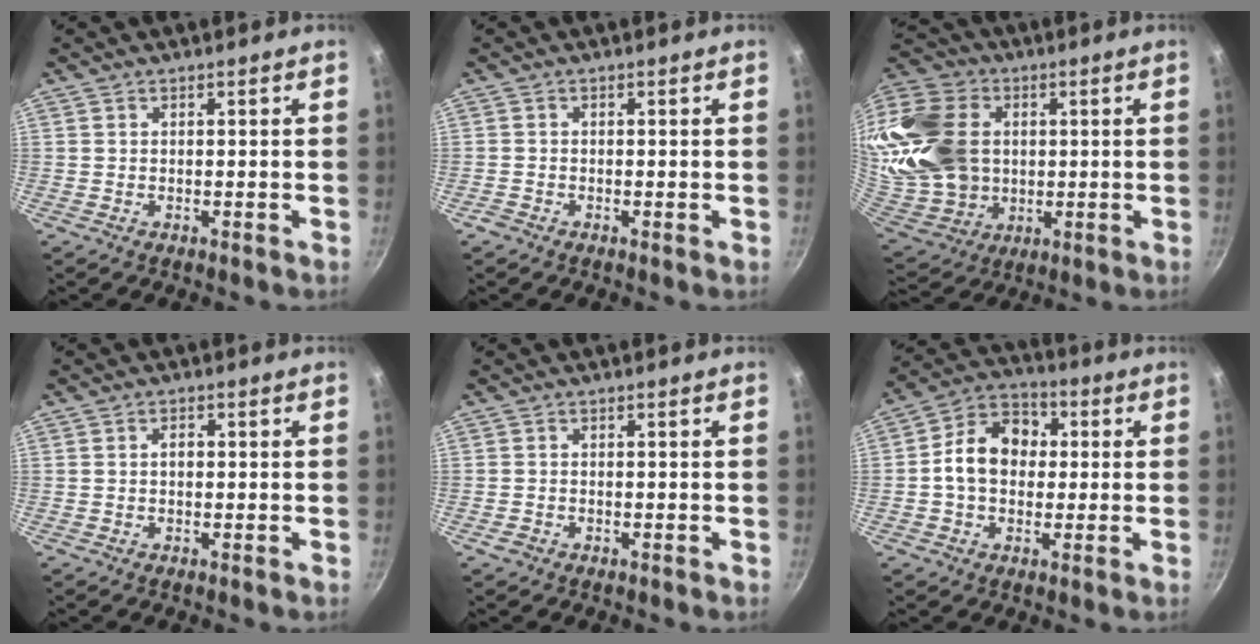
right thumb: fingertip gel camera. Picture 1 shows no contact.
{"total": 1.1, "force": [-0.7, 0.6, 0.6], "torque": [-0.014, 0.003, -0.018]}
{"total": 27.2, "force": [4.2, 21.0, 16.8], "torque": [-0.360, 0.010, 0.089]}
{"total": 1.8, "force": [0.1, 1.2, 1.4], "torque": [-0.019, 0.008, 0.000]}
{"total": 1.5, "force": [-0.8, 1.1, 0.7], "torque": [-0.019, 0.005, -0.014]}
{"total": 11.9, "force": [0.4, 9.1, 7.6], "torque": [-0.091, 0.030, -0.014]}